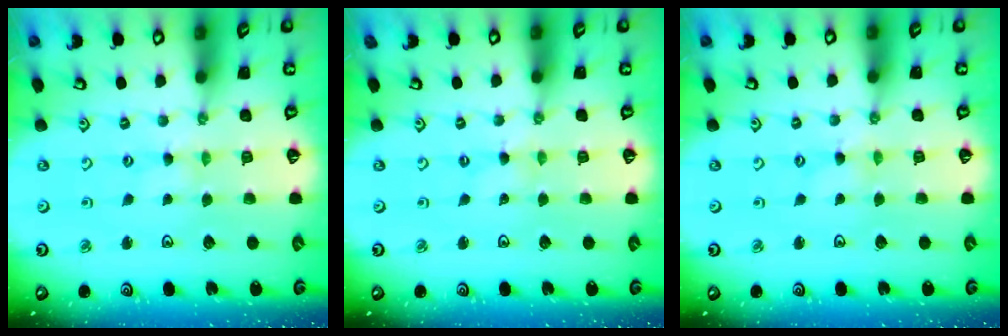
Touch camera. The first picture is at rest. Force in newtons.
{"total": 0.0}
{"total": 0.0}